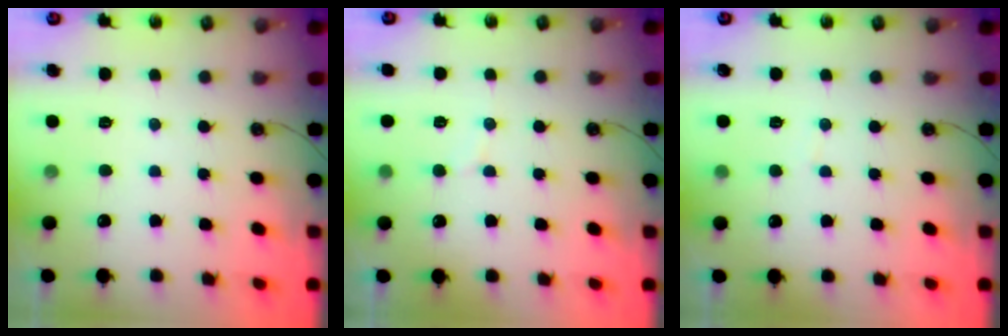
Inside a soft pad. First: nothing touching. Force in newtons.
{"total": 4.8, "press": 4.7, "slide": 0.7}
{"total": 2.0, "press": 2.0, "slide": 0.1}